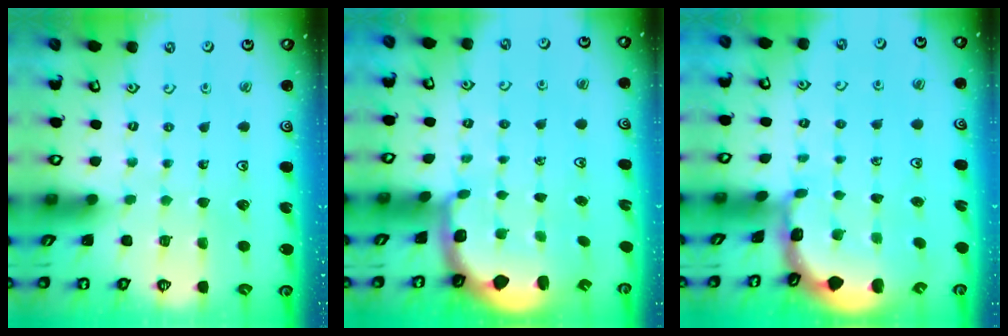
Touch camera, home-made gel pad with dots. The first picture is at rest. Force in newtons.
{"total": 2.4, "press": 1.1, "slide": 2.1}
{"total": 1.4, "press": 1.4, "slide": 0.1}